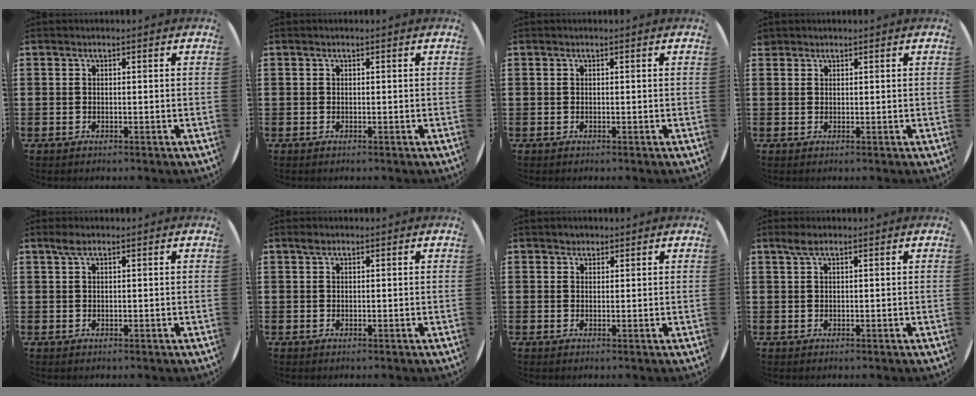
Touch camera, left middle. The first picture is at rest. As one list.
[{"total": 0.0}, {"total": 0.0}, {"total": 0.8, "force": [0.8, 0.3, -0.1], "torque": [0.000, 0.002, 0.016]}, {"total": 1.3, "force": [0.8, 0.4, 0.9], "torque": [-0.019, 0.005, 0.013]}, {"total": 0.7, "force": [0.5, 0.3, 0.3], "torque": [-0.007, 0.004, 0.008]}, {"total": 1.1, "force": [1.0, 0.4, -0.1], "torque": [0.008, -0.001, 0.017]}, {"total": 1.4, "force": [0.9, 0.3, 1.0], "torque": [-0.022, 0.004, 0.016]}]